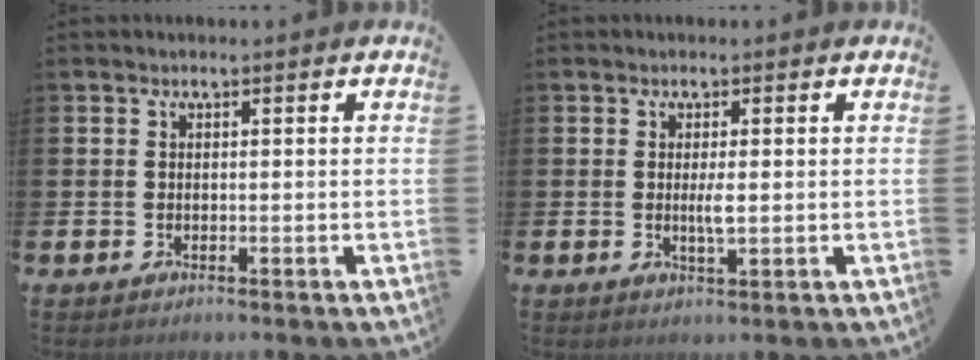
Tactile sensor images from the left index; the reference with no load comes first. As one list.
[{"total": 2.0, "force": [0.2, 0.4, 2.0], "torque": [-0.031, -0.005, 0.001]}]